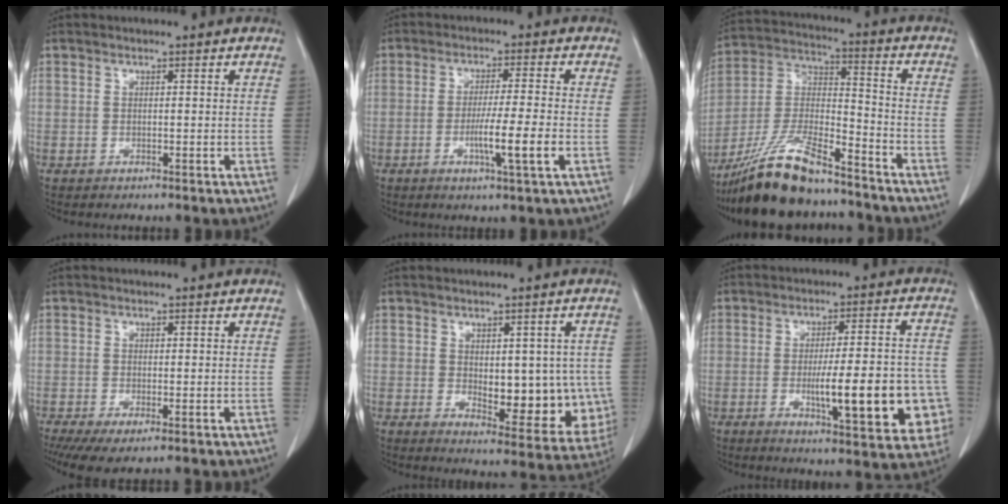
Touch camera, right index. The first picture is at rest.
{"total": 7.0, "force": [-2.2, -0.7, 6.6], "torque": [-0.111, -0.014, -0.039]}
{"total": 17.3, "force": [-14.3, 3.3, 9.3], "torque": [-0.199, -0.014, -0.264]}
{"total": 4.4, "force": [-2.5, 1.3, 3.4], "torque": [-0.059, -0.014, -0.042]}
{"total": 12.3, "force": [-0.7, 5.8, 10.8], "torque": [-0.128, -0.006, 0.009]}
{"total": 16.0, "force": [-4.2, 3.3, 15.1], "torque": [-0.166, 0.016, -0.043]}